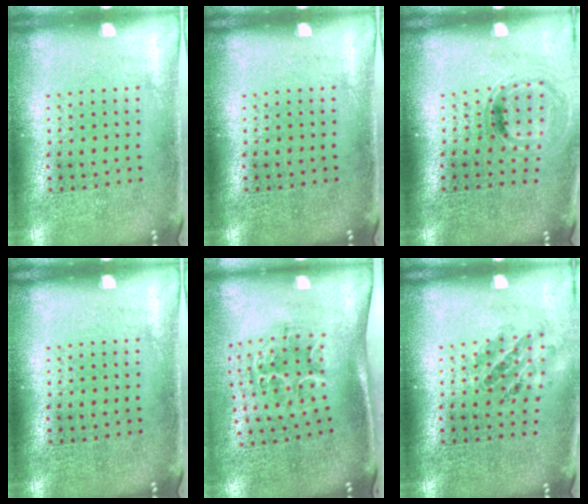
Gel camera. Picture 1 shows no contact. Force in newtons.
{"total": 0.0}
{"total": 0.9, "press": 0.9, "slide": 0.2}
{"total": 0.0}
{"total": 1.4, "press": 1.3, "slide": 0.7}
{"total": 0.8, "press": 0.8, "slide": 0.1}